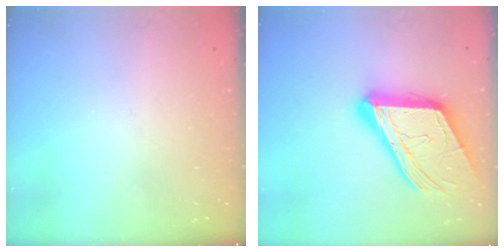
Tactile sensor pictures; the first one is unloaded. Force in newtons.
{"total": 21.5, "press": 21.4, "slide": 2.5}